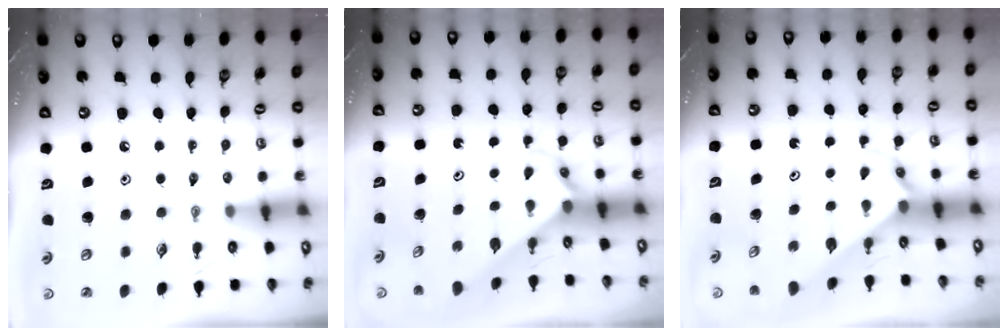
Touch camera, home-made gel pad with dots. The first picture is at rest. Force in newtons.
{"total": 2.2, "press": 2.2, "slide": 0.1}
{"total": 2.2, "press": 2.2, "slide": 0.1}